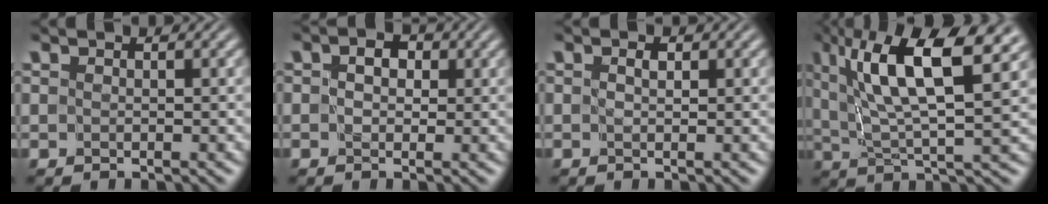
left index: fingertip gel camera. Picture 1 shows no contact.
{"total": 1.5, "force": [0.1, 1.0, 1.1], "torque": [-0.017, 0.003, 0.000]}
{"total": 0.5, "force": [0.1, 0.0, 0.5], "torque": [-0.009, 0.001, 0.003]}
{"total": 11.2, "force": [5.2, 2.9, 9.6], "torque": [-0.173, 0.015, 0.091]}